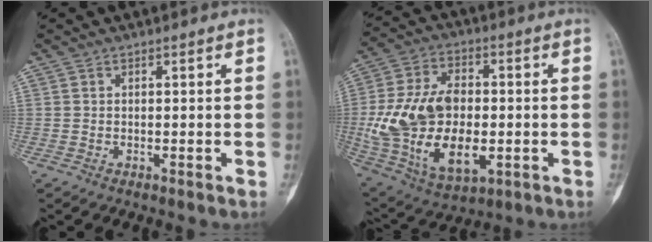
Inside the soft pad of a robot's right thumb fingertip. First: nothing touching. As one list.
[{"total": 22.0, "force": [-1.6, 13.1, 17.6], "torque": [-0.334, 0.001, -0.012]}]